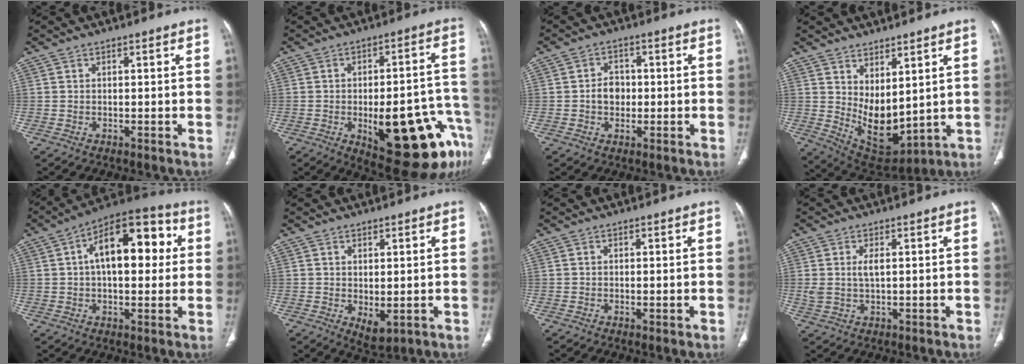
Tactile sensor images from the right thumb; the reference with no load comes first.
{"total": 21.6, "force": [-8.3, 7.7, 18.4], "torque": [-0.176, 0.033, -0.092]}
{"total": 4.3, "force": [-0.4, 3.5, 2.5], "torque": [-0.022, 0.009, -0.010]}
{"total": 11.1, "force": [2.8, 5.8, 9.1], "torque": [-0.129, -0.042, 0.080]}
{"total": 17.3, "force": [3.3, 9.0, 14.4], "torque": [-0.185, 0.032, 0.042]}
{"total": 4.0, "force": [-0.4, 2.0, 3.4], "torque": [-0.050, -0.015, 0.009]}
{"total": 0.7, "force": [-0.1, 0.2, 0.7], "torque": [-0.017, -0.005, 0.000]}
{"total": 3.5, "force": [0.7, 1.6, 3.0], "torque": [-0.072, 0.002, 0.019]}